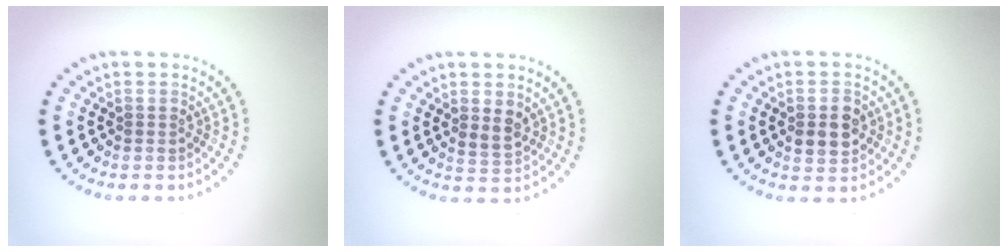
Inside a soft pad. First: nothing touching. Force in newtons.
{"total": 1.9, "press": 1.7, "slide": 0.9}
{"total": 3.1, "press": 3.1, "slide": 0.3}